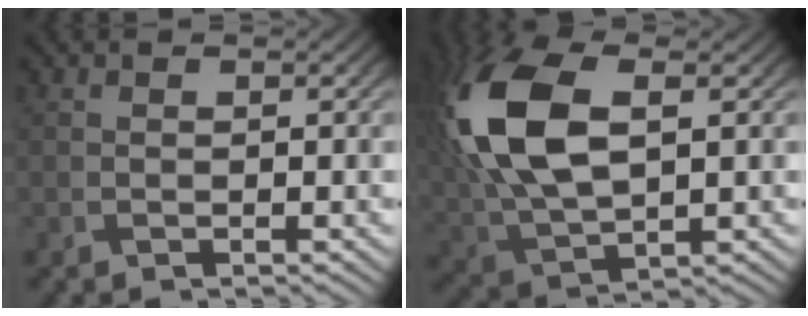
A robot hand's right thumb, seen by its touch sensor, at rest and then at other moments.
{"total": 14.8, "force": [3.1, 7.9, 12.1], "torque": [-0.296, 0.006, 0.061]}